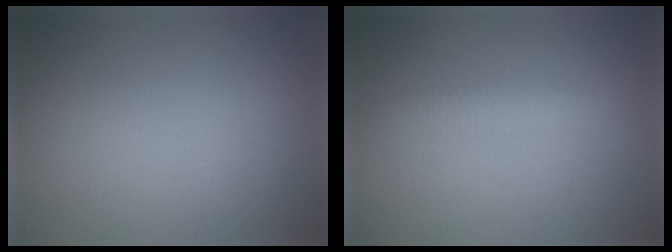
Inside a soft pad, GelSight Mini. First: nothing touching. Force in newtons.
{"total": 1.6, "press": 1.6, "slide": 0.1}